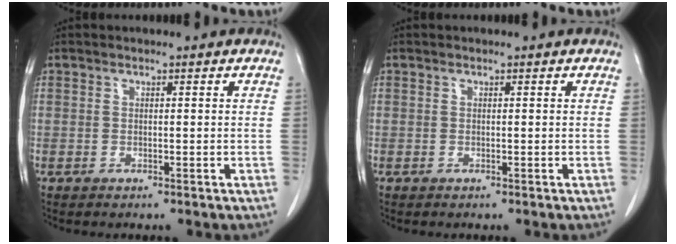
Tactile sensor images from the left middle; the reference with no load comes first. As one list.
[{"total": 0.0}]